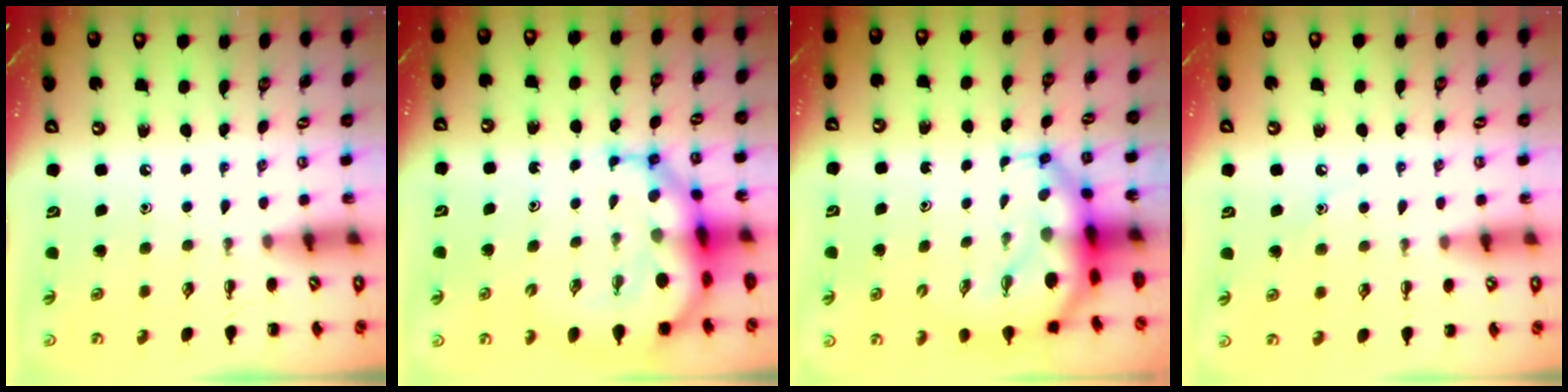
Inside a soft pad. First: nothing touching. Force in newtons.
{"total": 10.7, "press": 10.3, "slide": 3.0}
{"total": 7.9, "press": 7.6, "slide": 2.1}
{"total": 7.9, "press": 7.6, "slide": 1.9}